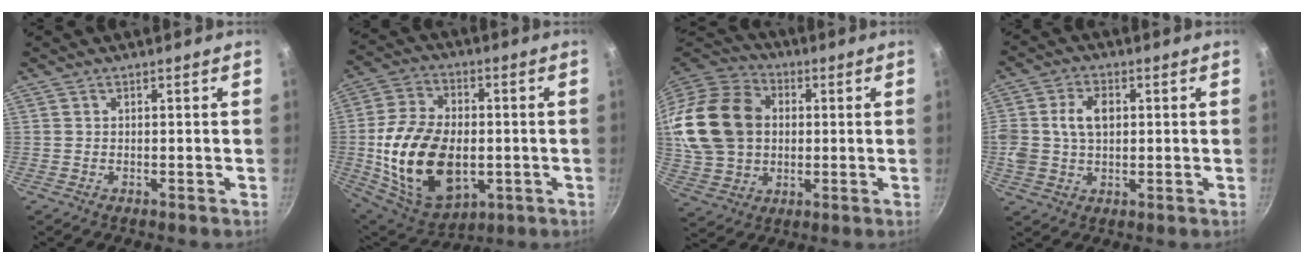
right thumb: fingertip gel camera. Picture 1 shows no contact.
{"total": 21.6, "force": [-2.5, 13.8, 16.4], "torque": [-0.292, 0.007, -0.028]}
{"total": 21.0, "force": [2.2, 16.5, 12.9], "torque": [-0.235, 0.025, 0.046]}
{"total": 9.0, "force": [1.3, 6.3, 6.3], "torque": [-0.107, 0.011, 0.019]}